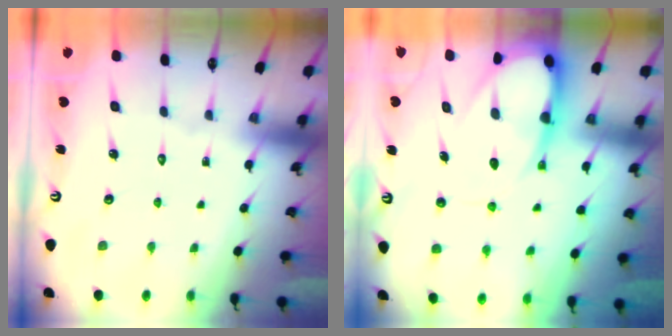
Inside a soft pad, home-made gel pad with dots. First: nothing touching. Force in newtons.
{"total": 10.2, "press": 10.1, "slide": 1.2}